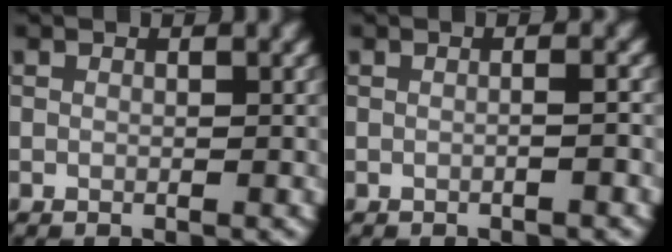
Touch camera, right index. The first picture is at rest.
{"total": 1.1, "force": [-0.3, 0.2, 1.0], "torque": [-0.012, 0.004, -0.015]}